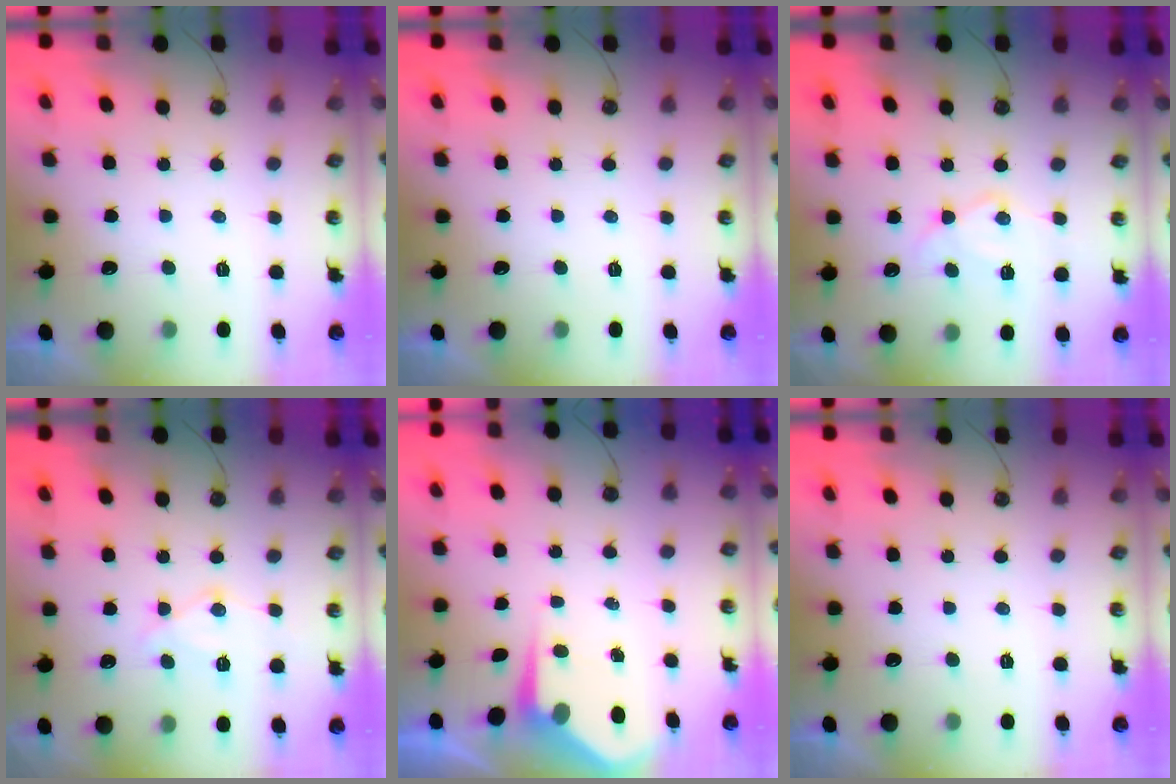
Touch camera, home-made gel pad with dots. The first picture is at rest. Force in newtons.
{"total": 0.0}
{"total": 12.1, "press": 12.1, "slide": 1.1}
{"total": 12.1, "press": 12.1, "slide": 1.1}
{"total": 4.7, "press": 4.7, "slide": 0.8}
{"total": 0.0}